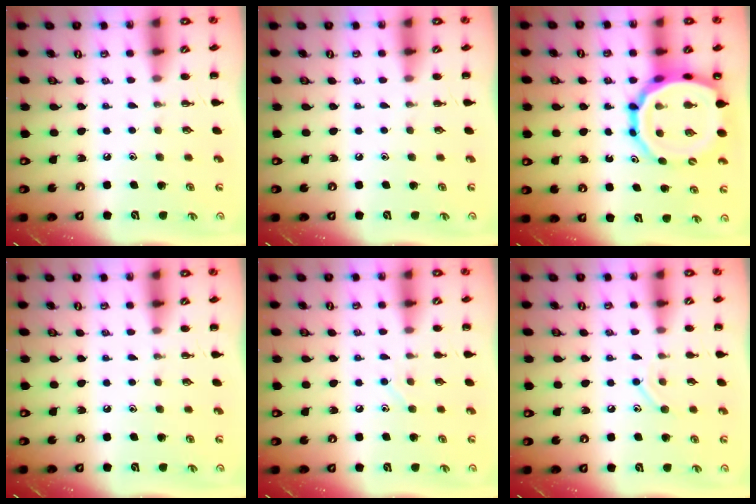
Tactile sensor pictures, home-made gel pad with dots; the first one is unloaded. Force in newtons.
{"total": 0.0}
{"total": 18.0, "press": 17.5, "slide": 4.1}
{"total": 0.0}
{"total": 5.5, "press": 5.3, "slide": 1.4}
{"total": 7.5, "press": 7.4, "slide": 1.4}